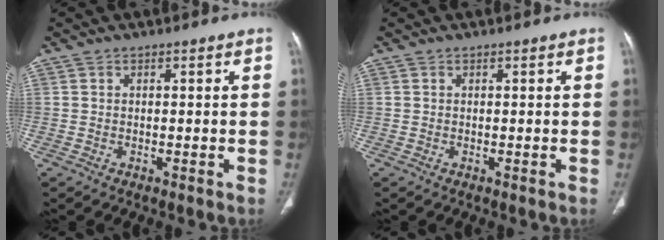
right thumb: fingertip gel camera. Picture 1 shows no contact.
{"total": 0.0}